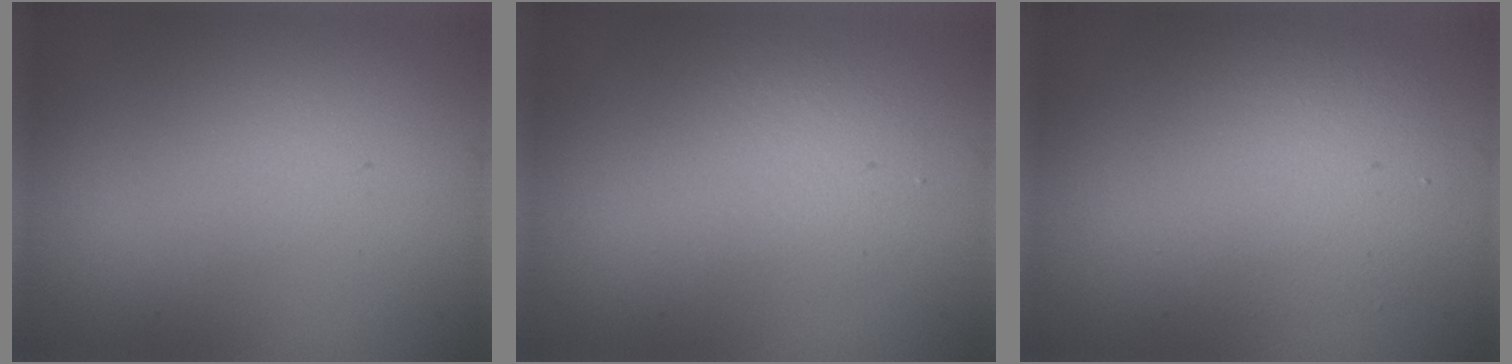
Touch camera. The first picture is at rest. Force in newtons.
{"total": 2.5, "press": 2.5, "slide": 0.3}
{"total": 4.6, "press": 4.6, "slide": 0.4}